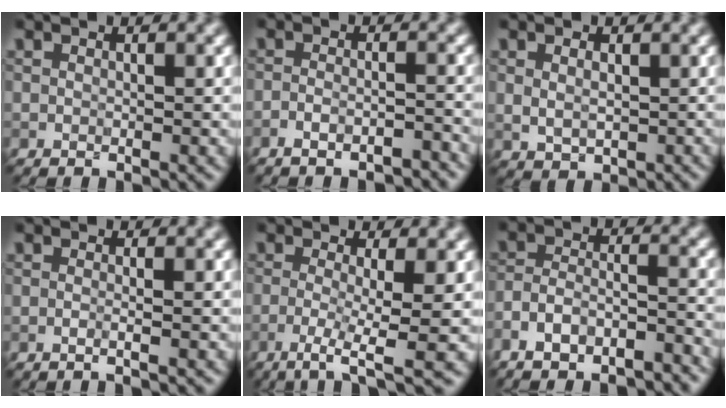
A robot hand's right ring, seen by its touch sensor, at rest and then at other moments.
{"total": 4.3, "force": [-3.8, 1.0, 1.7], "torque": [-0.024, 0.012, -0.054]}
{"total": 2.6, "force": [0.5, 2.0, 1.6], "torque": [-0.024, 0.002, 0.013]}
{"total": 2.0, "force": [0.3, 1.1, 1.6], "torque": [0.004, -0.002, -0.023]}
{"total": 5.5, "force": [-1.9, 1.1, 5.0], "torque": [-0.082, -0.003, -0.042]}
{"total": 6.6, "force": [-5.6, 2.3, 2.6], "torque": [-0.040, 0.004, -0.097]}